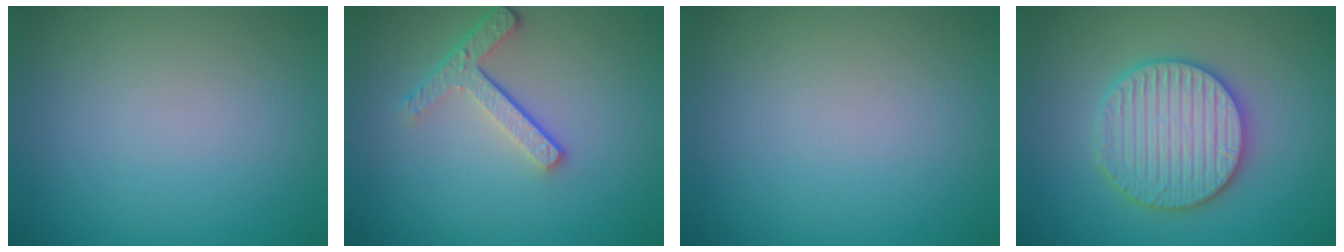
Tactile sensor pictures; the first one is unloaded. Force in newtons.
{"total": 3.4, "press": 2.5, "slide": 2.3}
{"total": 0.0}
{"total": 5.7, "press": 5.6, "slide": 1.1}